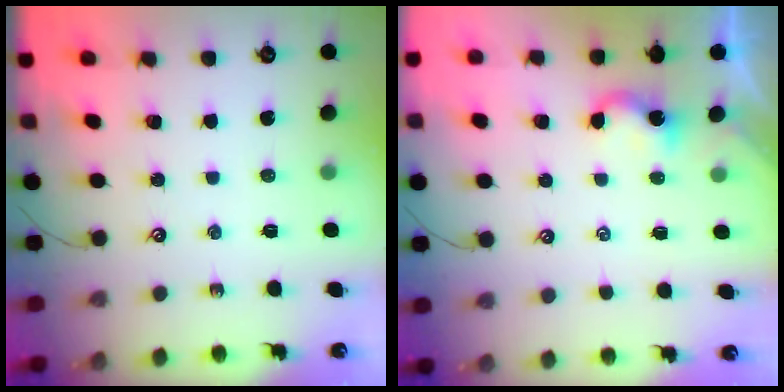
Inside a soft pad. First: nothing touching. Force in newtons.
{"total": 2.3, "press": 2.3, "slide": 0.2}